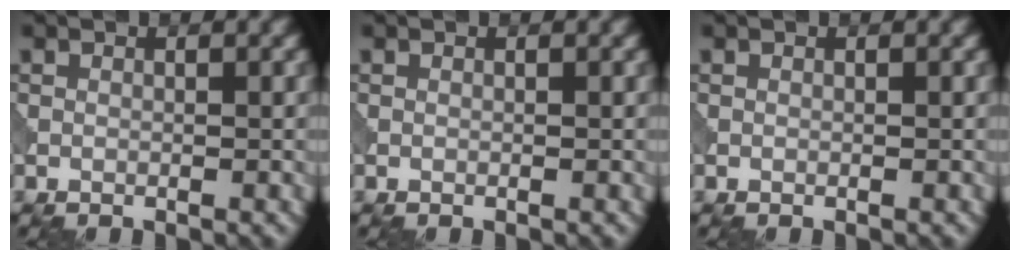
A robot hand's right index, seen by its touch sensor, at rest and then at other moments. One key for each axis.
{"total": 0.0}
{"total": 0.0}